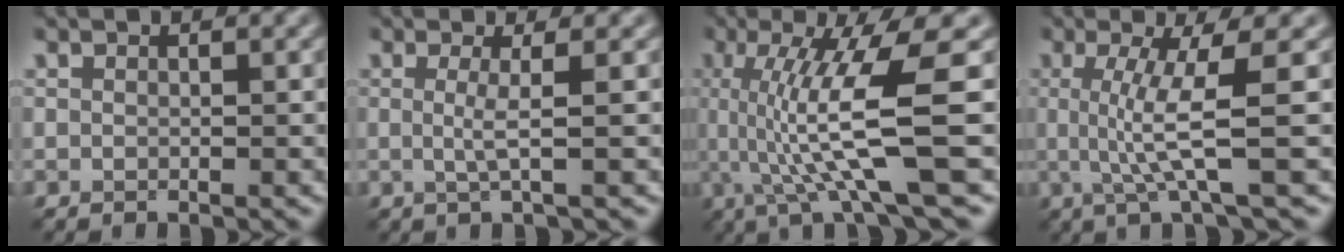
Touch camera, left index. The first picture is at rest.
{"total": 2.1, "force": [0.0, 0.4, 2.1], "torque": [-0.041, -0.003, -0.006]}
{"total": 9.0, "force": [-0.2, 1.4, 8.8], "torque": [-0.144, -0.009, 0.002]}
{"total": 5.3, "force": [0.2, 0.7, 5.2], "torque": [-0.102, -0.004, 0.005]}